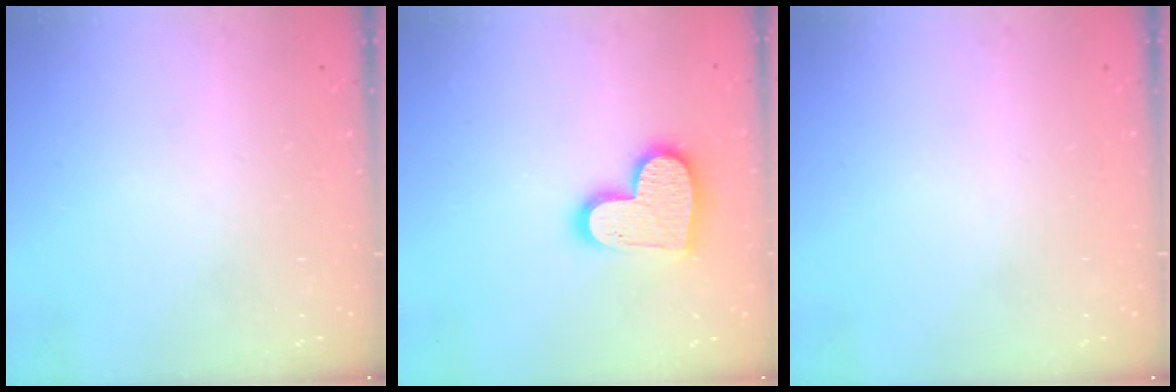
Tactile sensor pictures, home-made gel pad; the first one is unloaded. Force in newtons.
{"total": 13.9, "press": 13.9, "slide": 1.2}
{"total": 0.0}